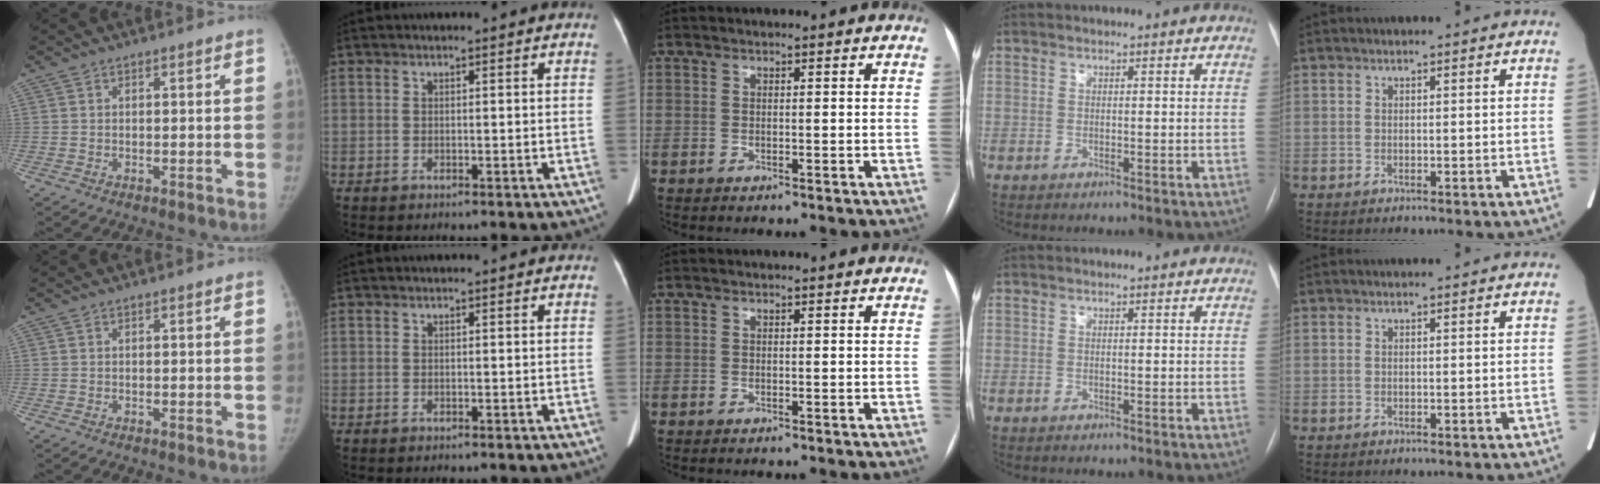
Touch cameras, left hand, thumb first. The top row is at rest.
{}